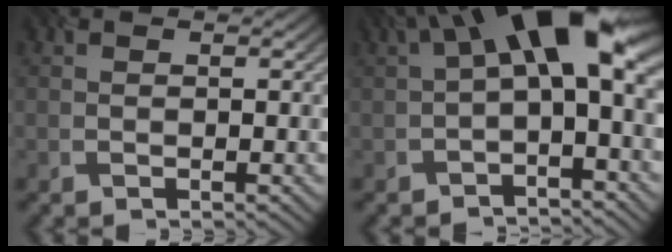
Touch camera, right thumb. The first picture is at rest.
{"total": 12.1, "force": [2.1, 4.8, 10.9], "torque": [-0.170, 0.015, 0.029]}